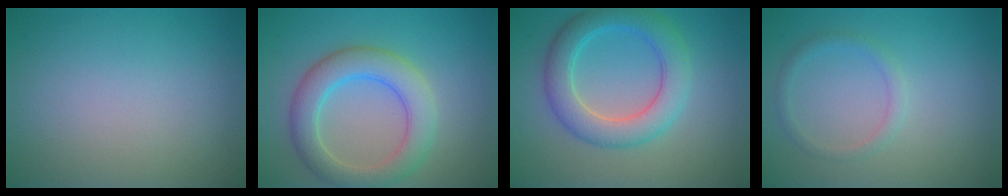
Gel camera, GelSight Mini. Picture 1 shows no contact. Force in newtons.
{"total": 5.4, "press": 5.4, "slide": 0.3}
{"total": 5.3, "press": 5.3, "slide": 0.3}
{"total": 1.4, "press": 1.3, "slide": 0.2}